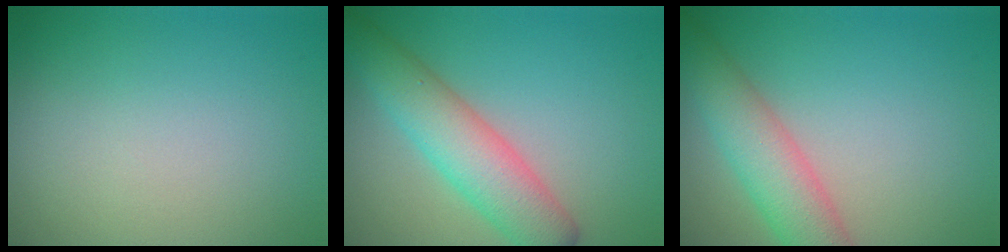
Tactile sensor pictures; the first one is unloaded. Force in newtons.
{"total": 5.4, "press": 5.4, "slide": 0.4}
{"total": 4.9, "press": 4.9, "slide": 0.2}